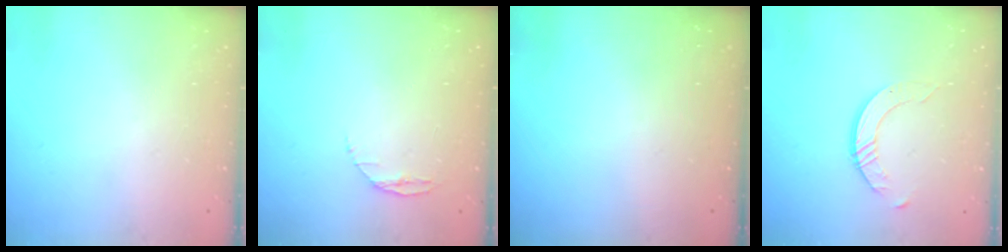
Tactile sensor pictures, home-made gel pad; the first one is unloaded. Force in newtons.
{"total": 3.4, "press": 3.4, "slide": 0.4}
{"total": 0.0}
{"total": 2.5, "press": 2.5, "slide": 0.3}